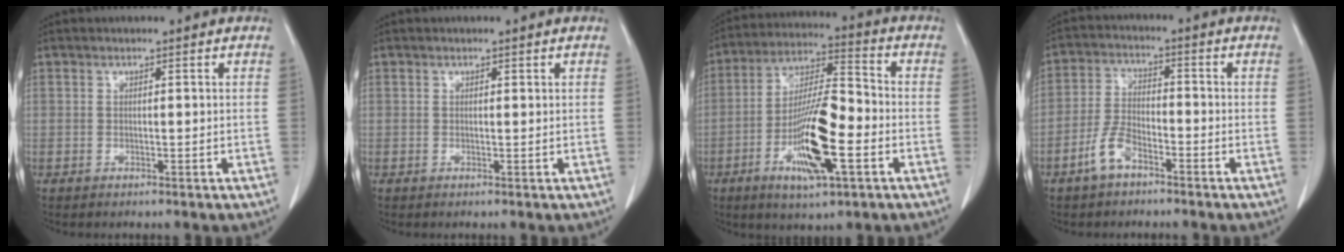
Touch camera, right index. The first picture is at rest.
{"total": 0.0}
{"total": 14.6, "force": [-4.8, 2.8, 13.4], "torque": [-0.252, -0.004, -0.083]}
{"total": 6.0, "force": [-3.8, 2.5, 3.9], "torque": [-0.092, 0.004, -0.076]}